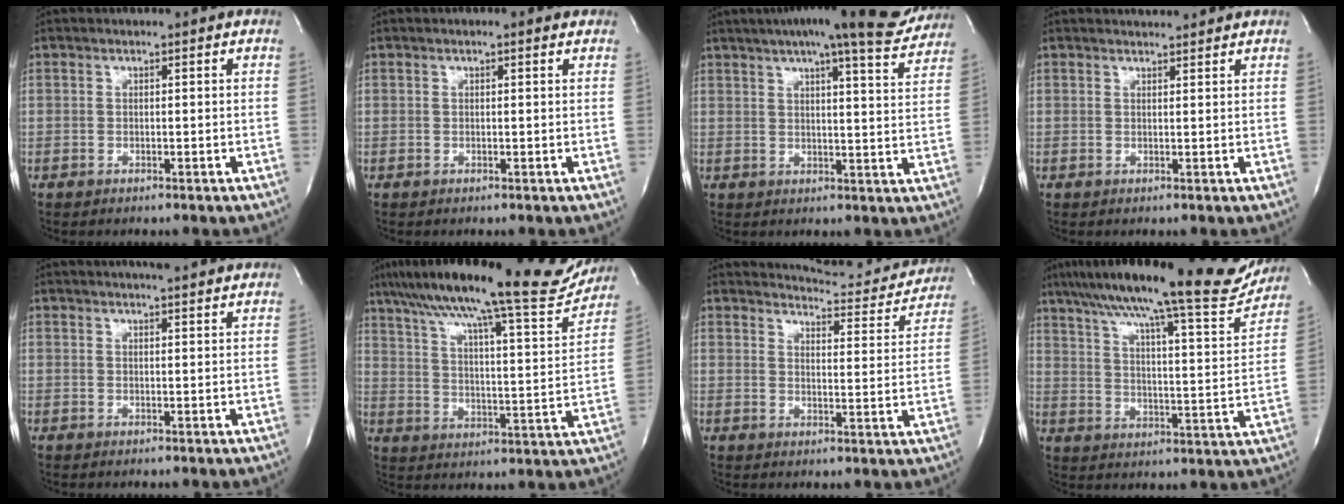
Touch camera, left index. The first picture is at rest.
{"total": 0.9, "force": [0.5, 0.3, 0.7], "torque": [-0.017, 0.003, 0.003]}
{"total": 18.8, "force": [15.7, 2.4, 10.2], "torque": [-0.149, 0.011, 0.195]}
{"total": 3.1, "force": [3.0, 0.2, 0.4], "torque": [-0.013, 0.007, 0.043]}
{"total": 7.7, "force": [6.8, 0.8, 3.5], "torque": [-0.052, 0.016, 0.081]}
{"total": 25.3, "force": [21.5, 2.5, 13.1], "torque": [-0.213, -0.017, 0.296]}
{"total": 12.1, "force": [12.0, 1.5, 0.9], "torque": [0.000, -0.043, 0.133]}
{"total": 25.1, "force": [21.2, 2.7, 13.1], "torque": [-0.210, -0.022, 0.287]}